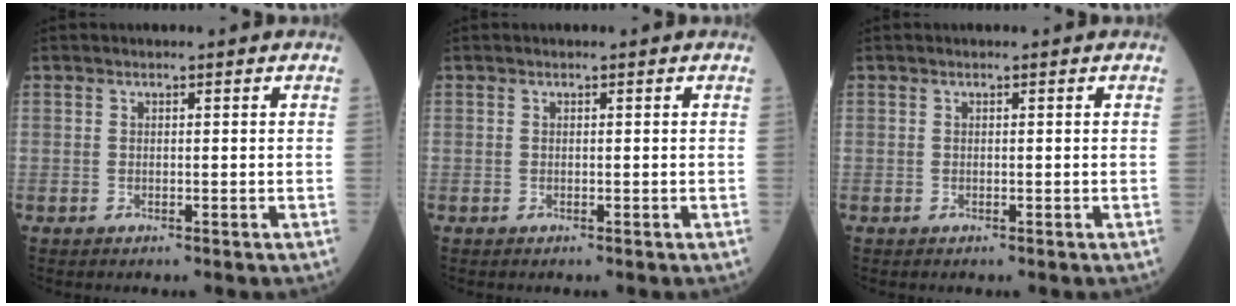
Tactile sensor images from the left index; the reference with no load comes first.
{"total": 0.0}
{"total": 0.0}